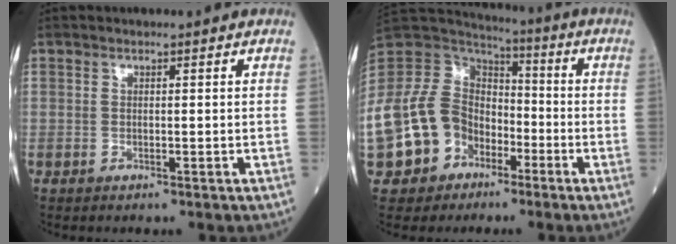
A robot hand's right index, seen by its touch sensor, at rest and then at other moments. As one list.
[{"total": 16.6, "force": [-6.6, 13.1, 7.8], "torque": [-0.194, 0.034, -0.114]}]